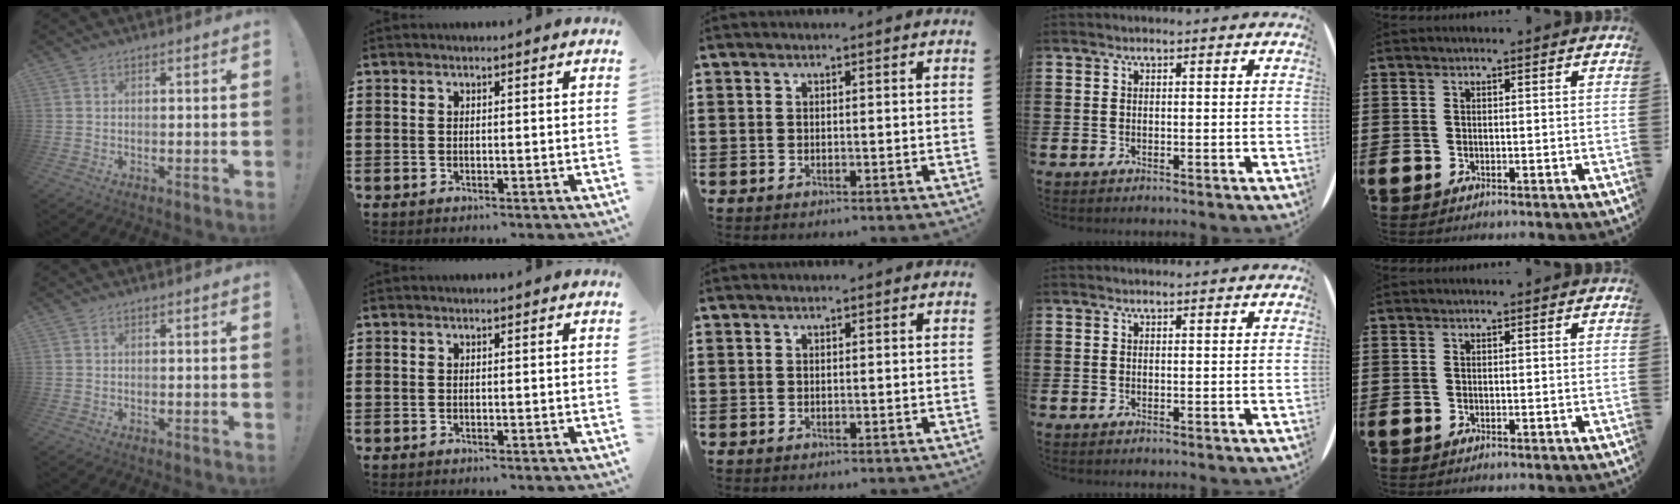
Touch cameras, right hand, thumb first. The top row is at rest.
{}